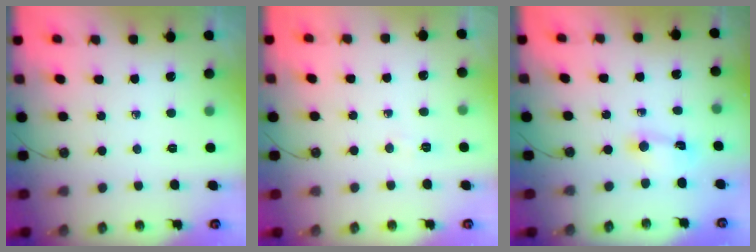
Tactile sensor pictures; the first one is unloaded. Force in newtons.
{"total": 3.6, "press": 3.6, "slide": 0.4}
{"total": 1.9, "press": 1.9, "slide": 0.4}